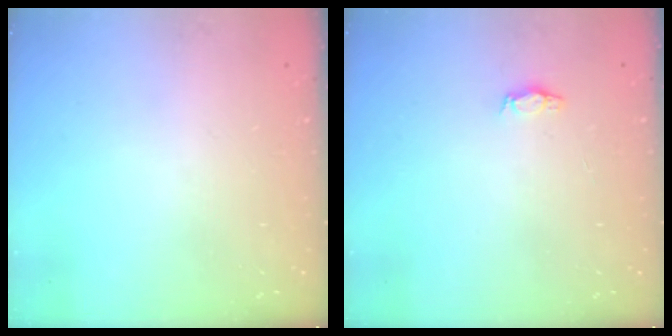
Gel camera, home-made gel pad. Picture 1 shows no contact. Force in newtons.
{"total": 2.9, "press": 2.8, "slide": 0.4}